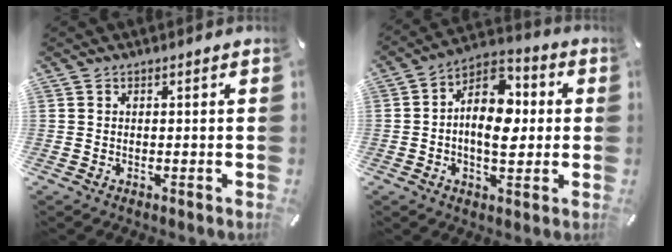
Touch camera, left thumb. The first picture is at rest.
{"total": 12.5, "force": [0.2, 8.2, 9.4], "torque": [-0.164, -0.010, 0.001]}